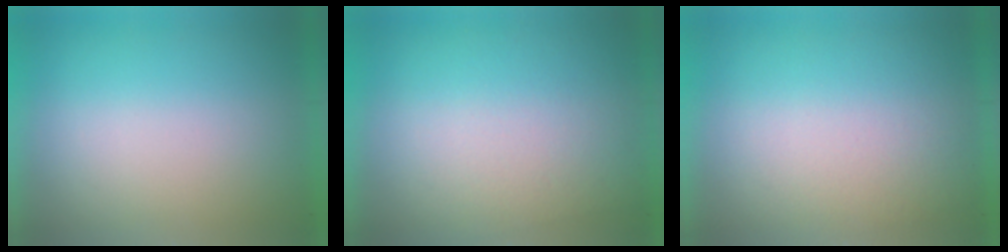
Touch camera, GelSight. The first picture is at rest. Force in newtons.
{"total": 2.6}
{"total": 1.4}